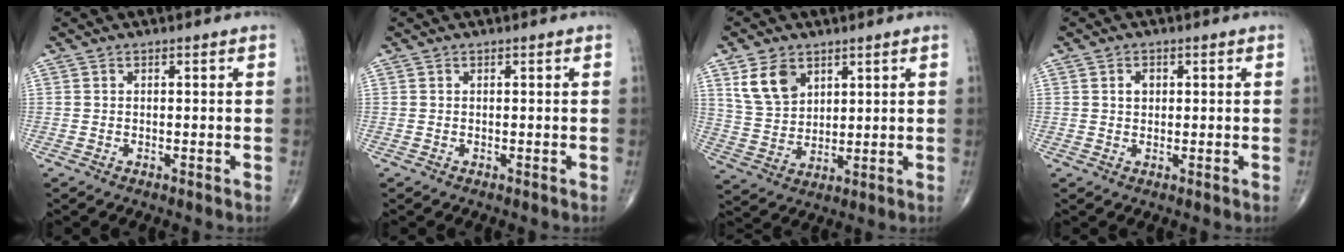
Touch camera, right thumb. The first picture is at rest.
{"total": 0.0}
{"total": 8.7, "force": [4.5, 5.8, 4.6], "torque": [-0.073, -0.019, 0.096]}
{"total": 2.1, "force": [0.5, 1.6, 1.2], "torque": [-0.013, 0.001, 0.008]}